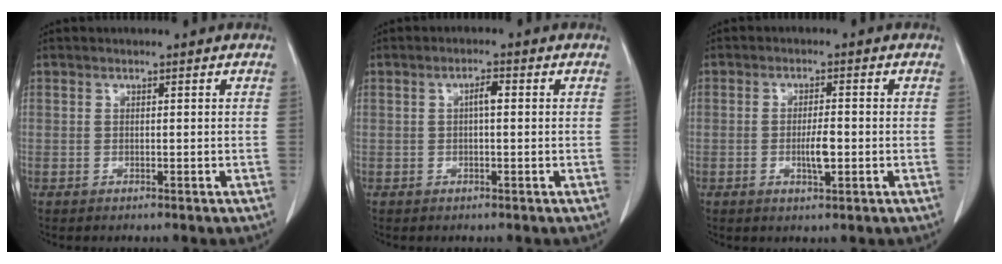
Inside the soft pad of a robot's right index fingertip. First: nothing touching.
{"total": 2.0, "force": [0.2, 0.5, 1.9], "torque": [-0.033, 0.005, 0.003]}
{"total": 3.7, "force": [-0.8, 0.8, 3.6], "torque": [-0.066, -0.002, -0.011]}